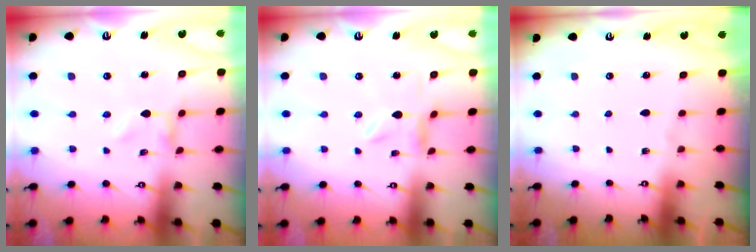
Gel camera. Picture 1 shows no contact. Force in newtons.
{"total": 2.6, "press": 2.5, "slide": 0.4}
{"total": 0.0}